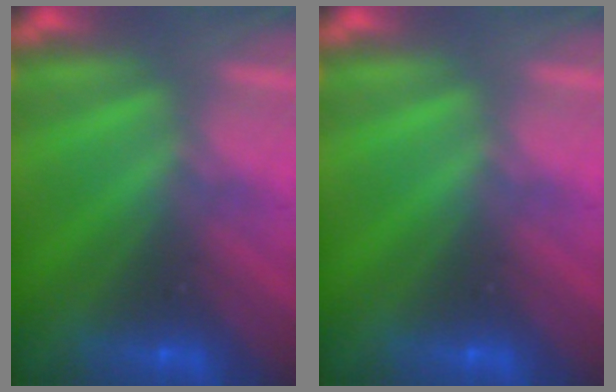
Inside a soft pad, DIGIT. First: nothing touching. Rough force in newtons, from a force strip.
{"total": 0.0}